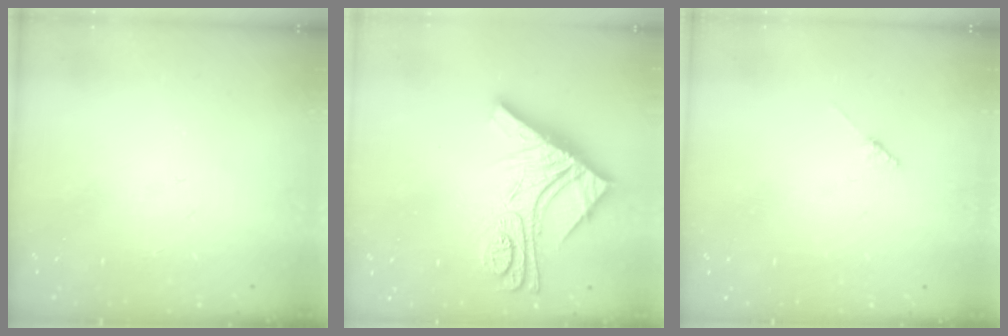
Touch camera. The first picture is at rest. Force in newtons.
{"total": 21.9, "press": 21.8, "slide": 2.1}
{"total": 1.8, "press": 1.7, "slide": 0.3}